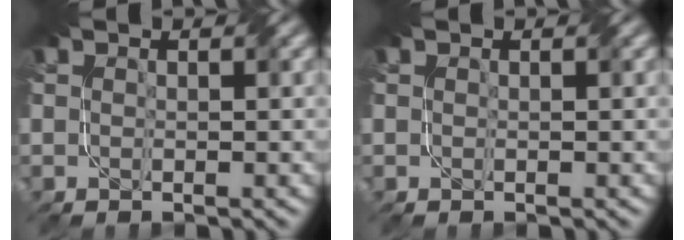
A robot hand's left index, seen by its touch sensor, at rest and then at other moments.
{"total": 0.0}